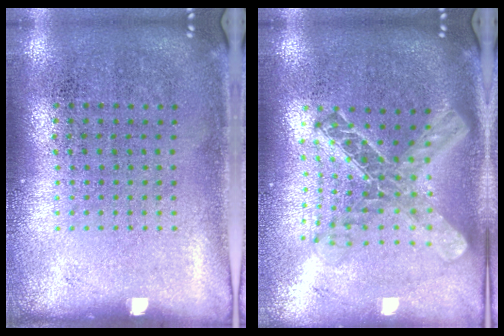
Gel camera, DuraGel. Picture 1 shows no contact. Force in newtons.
{"total": 2.1, "press": 1.7, "slide": 1.3}